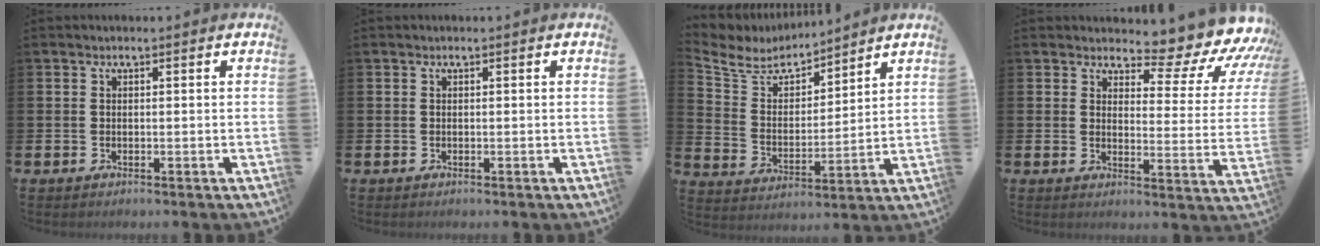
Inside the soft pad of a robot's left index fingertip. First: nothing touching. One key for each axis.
{"total": 0.0}
{"total": 6.0, "fx": 5.6, "fy": 1.7, "fz": 0.9, "tx": -0.060, "ty": -0.044, "tz": 0.096}
{"total": 6.4, "fx": 5.4, "fy": 2.4, "fz": 2.5, "tx": -0.034, "ty": -0.059, "tz": 0.081}